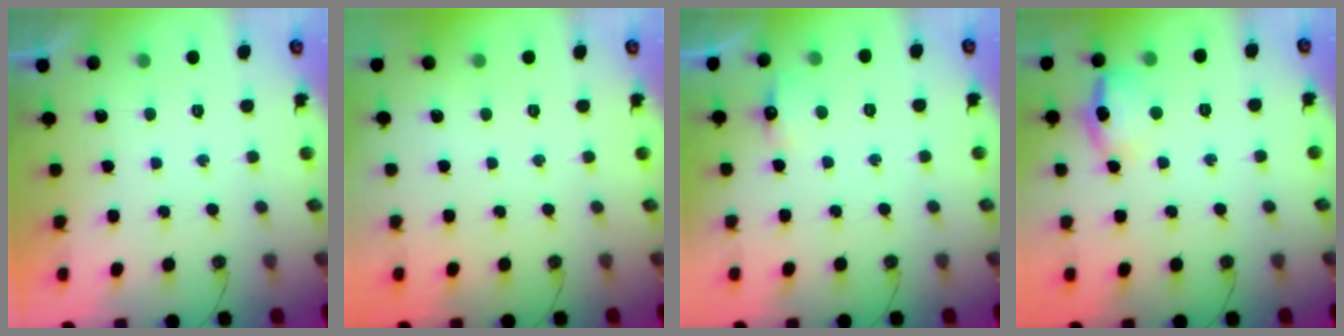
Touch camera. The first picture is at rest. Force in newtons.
{"total": 0.0}
{"total": 5.2, "press": 5.1, "slide": 1.0}
{"total": 11.0, "press": 10.9, "slide": 0.9}